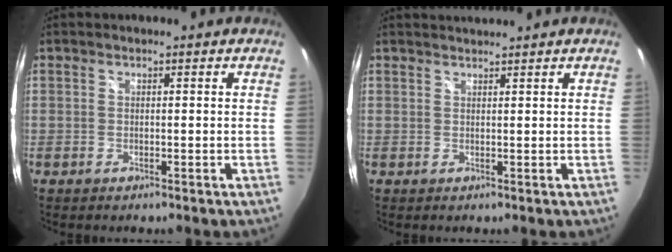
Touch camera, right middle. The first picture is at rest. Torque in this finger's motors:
{"motor_torque": [-0.29, -0.29, -0.04, -0.01]}